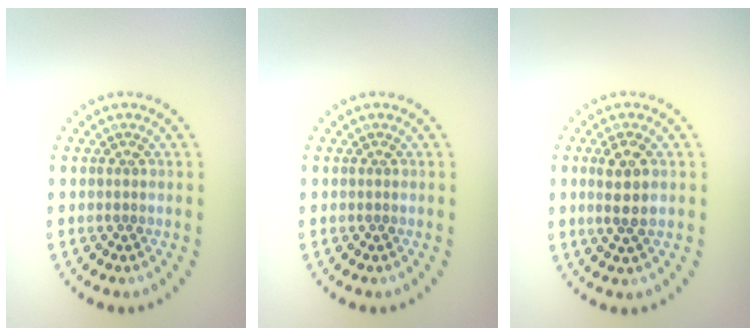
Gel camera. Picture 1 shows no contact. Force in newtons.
{"total": 0.0}
{"total": 2.7, "press": 2.5, "slide": 1.1}